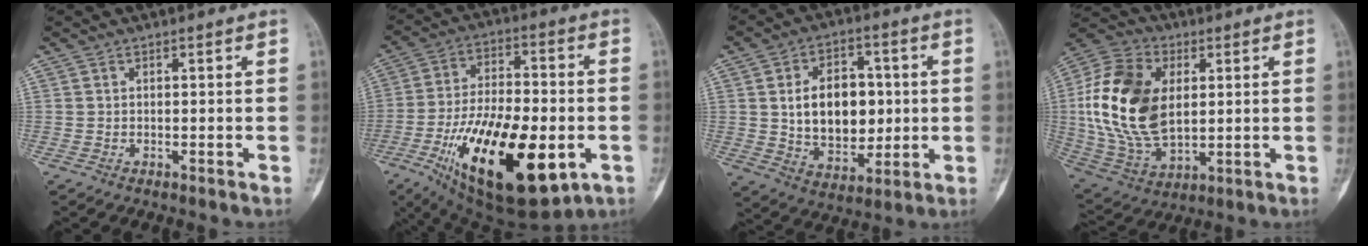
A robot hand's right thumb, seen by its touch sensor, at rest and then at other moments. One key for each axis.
{"total": 26.9, "fx": -8.4, "fy": 11.5, "fz": 22.8, "tx": -0.405, "ty": 0.000, "tz": -0.118}
{"total": 14.8, "fx": 1.1, "fy": 10.1, "fz": 10.9, "tx": -0.125, "ty": 0.002, "tz": 0.028}
{"total": 21.4, "fx": 2.8, "fy": 13.5, "fz": 16.3, "tx": -0.319, "ty": -0.007, "tz": 0.057}